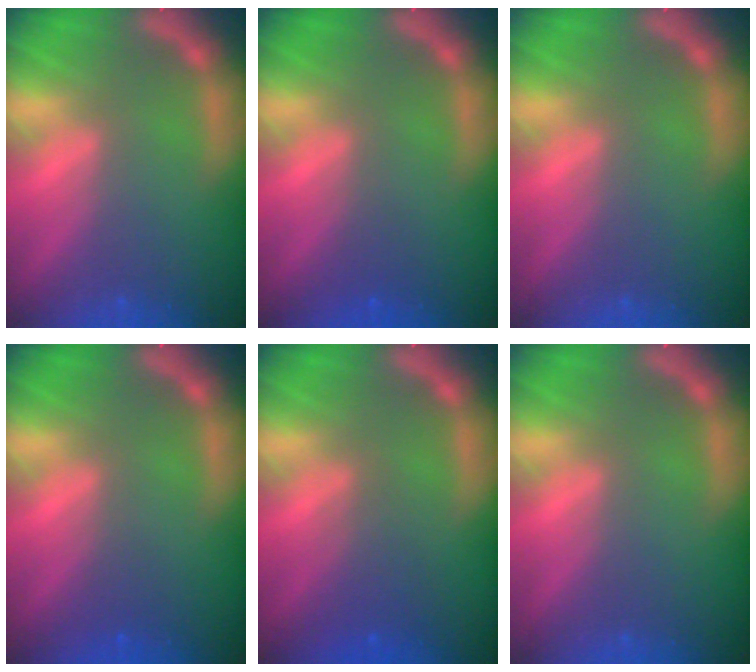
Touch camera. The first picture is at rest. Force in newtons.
{"total": 1.0}
{"total": 0.0}
{"total": 1.0}
{"total": 2.5}
{"total": 0.0}